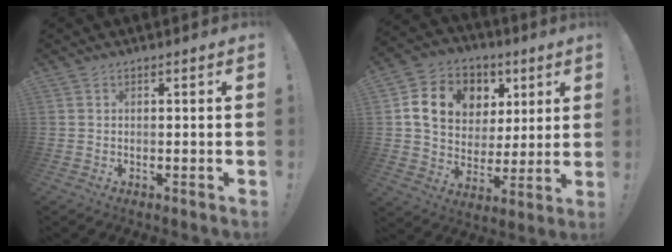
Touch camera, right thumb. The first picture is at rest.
{"total": 15.3, "force": [5.5, 12.1, 7.7], "torque": [-0.118, -0.014, 0.114]}